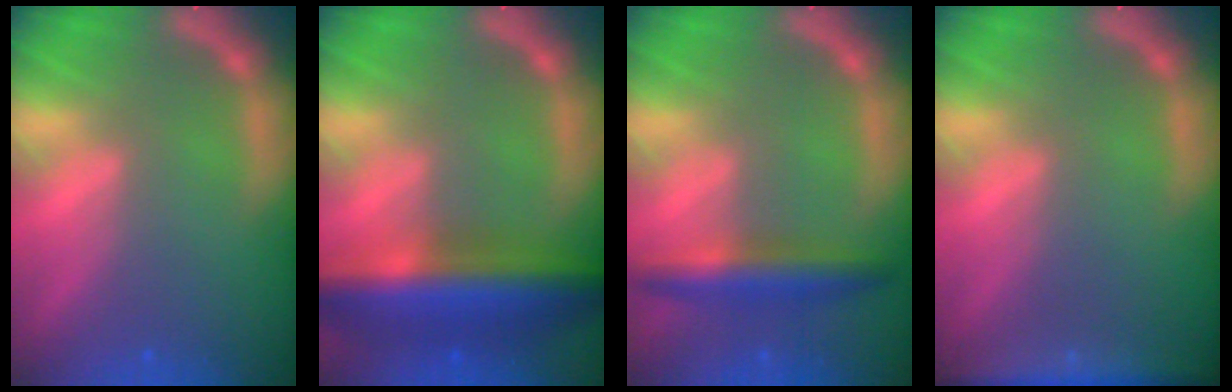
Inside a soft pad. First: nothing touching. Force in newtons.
{"total": 10.0}
{"total": 4.4}
{"total": 5.5}